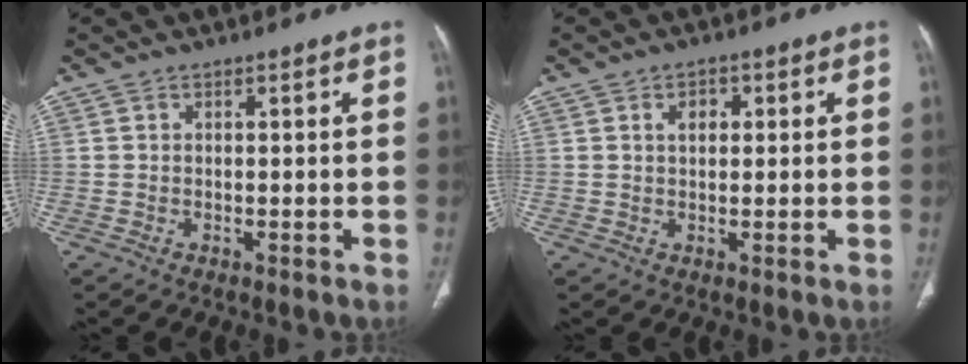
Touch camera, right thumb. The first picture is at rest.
{"total": 2.5, "force": [0.8, 1.7, 1.7], "torque": [-0.016, 0.000, 0.011]}